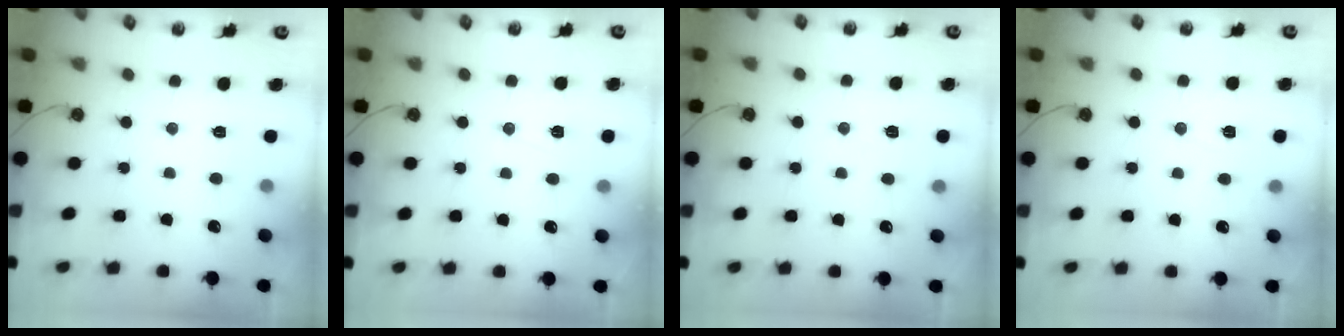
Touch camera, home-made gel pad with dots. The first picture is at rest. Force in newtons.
{"total": 3.7, "press": 3.5, "slide": 1.2}
{"total": 6.9, "press": 5.5, "slide": 4.1}
{"total": 6.7, "press": 5.0, "slide": 4.4}